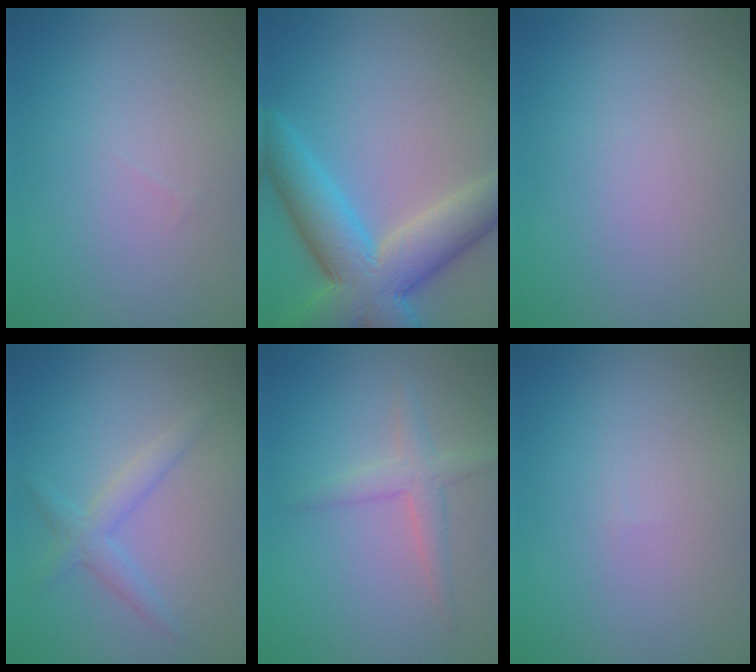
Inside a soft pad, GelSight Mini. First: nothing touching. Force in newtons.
{"total": 9.4, "press": 9.4, "slide": 0.6}
{"total": 0.0}
{"total": 2.2, "press": 2.2, "slide": 0.2}
{"total": 2.3, "press": 2.3, "slide": 0.1}
{"total": 0.0}